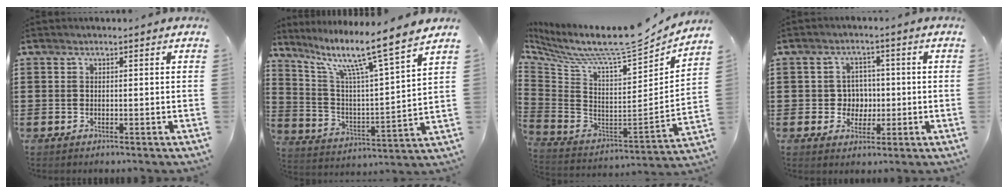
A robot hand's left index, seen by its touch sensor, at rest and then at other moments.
{"total": 10.6, "force": [7.6, -0.1, 7.4], "torque": [-0.156, -0.057, 0.112]}
{"total": 9.8, "force": [8.1, 0.8, 5.5], "torque": [-0.129, -0.070, 0.130]}
{"total": 4.0, "force": [-0.4, 3.7, 1.3], "torque": [-0.034, 0.006, -0.012]}